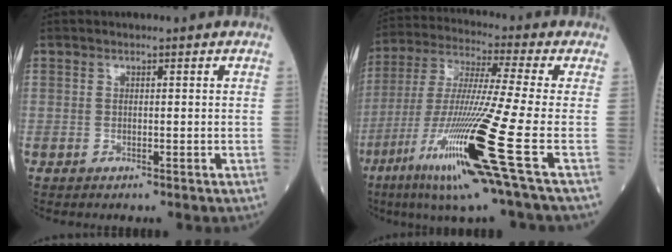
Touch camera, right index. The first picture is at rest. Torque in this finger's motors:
{"motor_torque": [2.01, -0.13, 1.06, 0.21]}